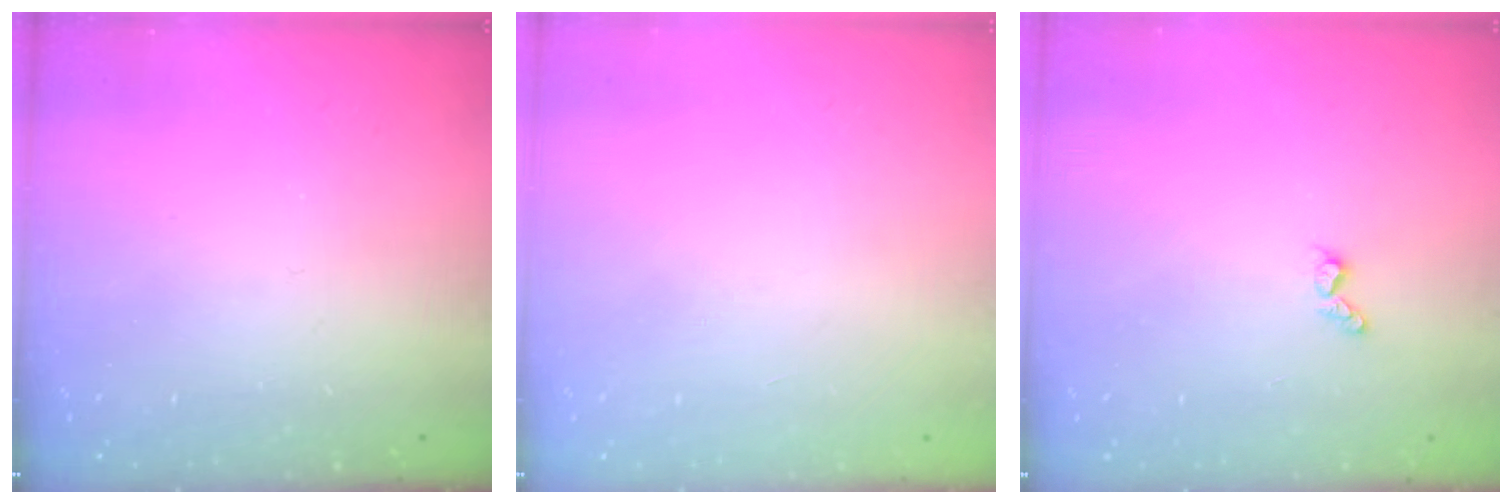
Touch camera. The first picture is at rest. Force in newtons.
{"total": 0.0}
{"total": 4.1, "press": 4.1, "slide": 0.6}